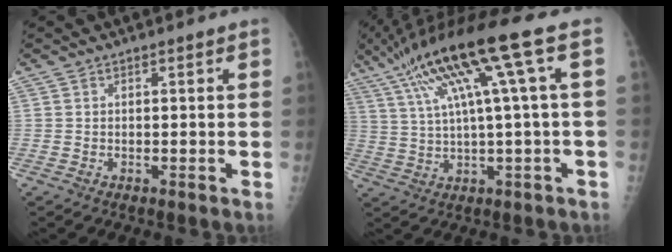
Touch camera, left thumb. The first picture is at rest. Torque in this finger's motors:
{"motor_torque": [0.72, 0.62, 1.78, -0.99, 0.56]}